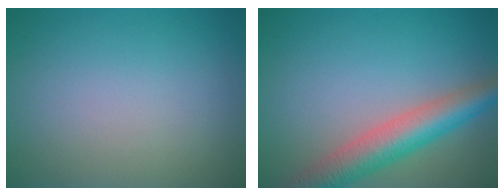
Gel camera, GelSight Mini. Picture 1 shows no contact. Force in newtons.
{"total": 6.2, "press": 6.2, "slide": 0.1}